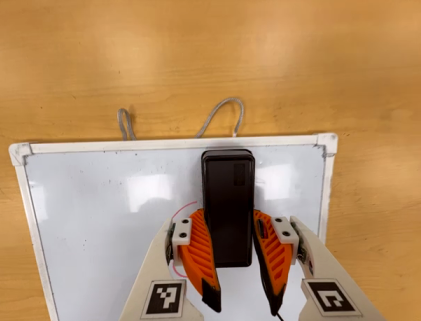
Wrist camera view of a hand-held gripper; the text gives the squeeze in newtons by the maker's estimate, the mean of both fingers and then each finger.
{"total": 15.4, "left": 14.8, "right": 16.0}